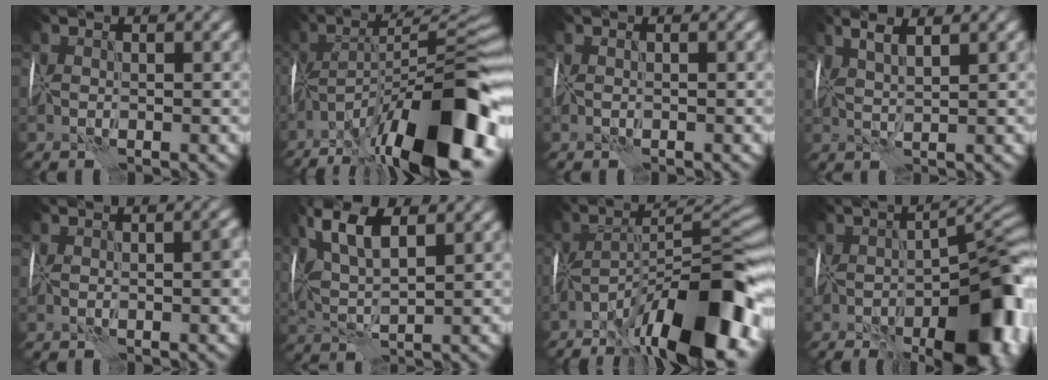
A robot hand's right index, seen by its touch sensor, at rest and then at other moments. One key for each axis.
{"total": 18.2, "fx": -10.0, "fy": 5.0, "fz": 14.4, "tx": -0.200, "ty": 0.008, "tz": -0.181}
{"total": 0.0}
{"total": 3.4, "fx": 1.9, "fy": 0.6, "fz": 2.8, "tx": -0.045, "ty": 0.009, "tz": 0.021}
{"total": 1.5, "fx": -0.2, "fy": 0.4, "fz": 1.4, "tx": -0.023, "ty": -0.001, "tz": -0.004}
{"total": 6.7, "fx": 3.0, "fy": 2.4, "fz": 5.5, "tx": -0.113, "ty": 0.009, "tz": 0.054}
{"total": 16.4, "fx": -9.5, "fy": 4.4, "fz": 12.6, "tx": -0.178, "ty": 0.013, "tz": -0.169}
{"total": 14.5, "fx": -5.3, "fy": 6.3, "fz": 11.9, "tx": -0.128, "ty": -0.019, "tz": -0.071}